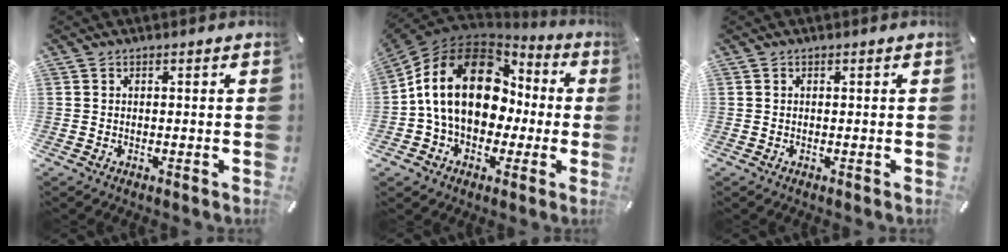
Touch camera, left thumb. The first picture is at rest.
{"total": 21.5, "force": [2.1, 15.9, 14.4], "torque": [-0.278, 0.016, 0.040]}
{"total": 0.0}